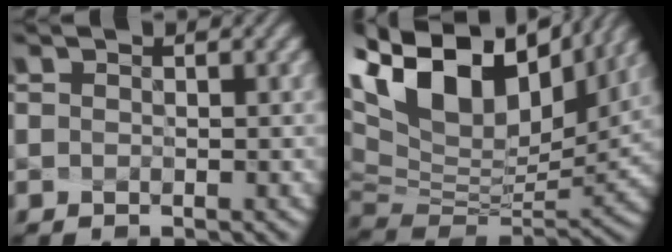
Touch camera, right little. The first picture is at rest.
{"total": 15.1, "force": [8.0, 8.4, 9.8], "torque": [-0.223, 0.027, 0.165]}